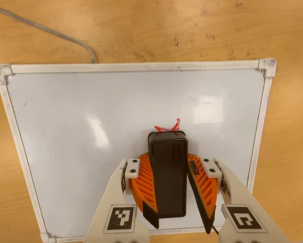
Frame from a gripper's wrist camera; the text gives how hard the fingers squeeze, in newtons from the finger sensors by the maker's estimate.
{"total": 14.3, "left": 16.5, "right": 12.2}